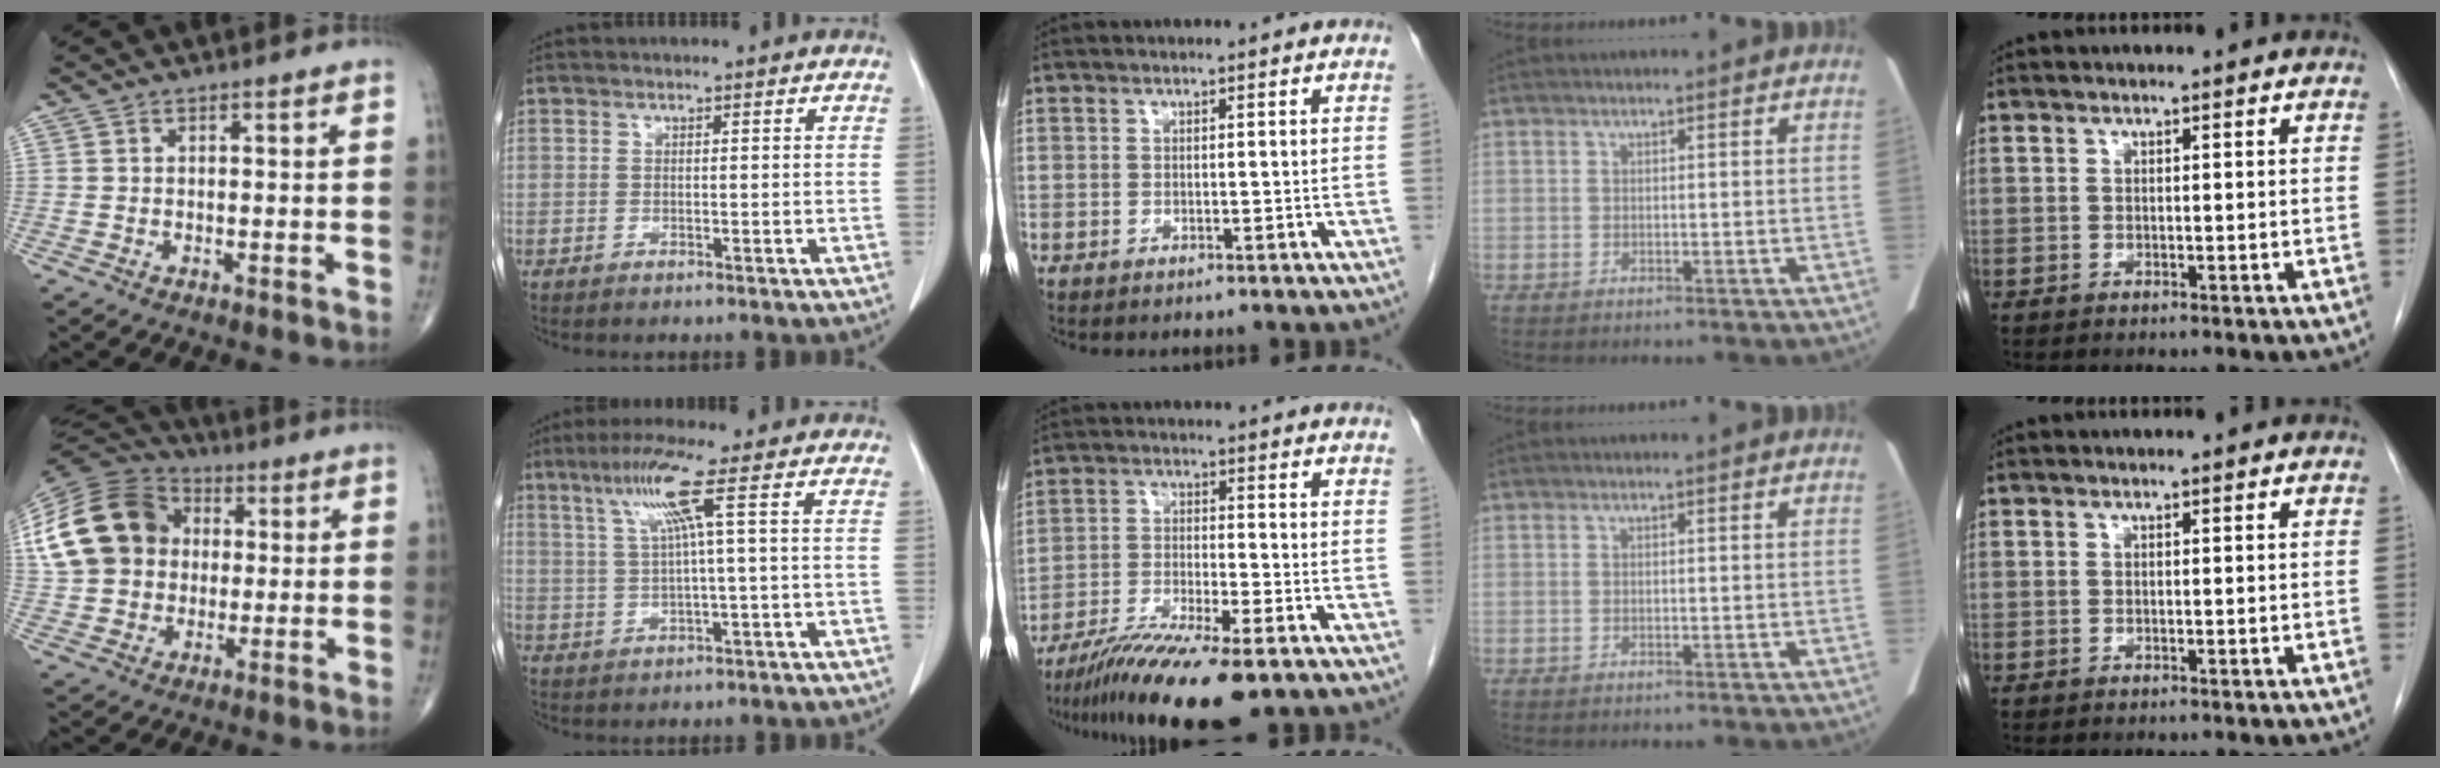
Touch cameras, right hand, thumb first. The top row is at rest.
{"thumb": {"total": 19.6, "force": [2.9, 15.9, 11.2], "torque": [-0.216, 0.031, 0.051]}, "index": {"total": 7.0, "force": [2.4, -1.3, 6.5], "torque": [-0.130, 0.017, 0.054]}, "middle": {"total": 11.9, "force": [-8.5, 1.0, 8.4], "torque": [-0.150, -0.031, -0.141]}}